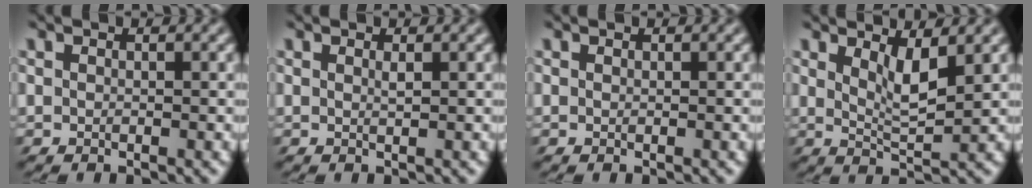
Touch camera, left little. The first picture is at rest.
{"total": 0.5, "force": [0.3, -0.3, 0.4], "torque": [-0.010, -0.003, 0.008]}
{"total": 0.0}
{"total": 2.7, "force": [1.4, 0.2, 2.2], "torque": [-0.044, -0.008, 0.024]}